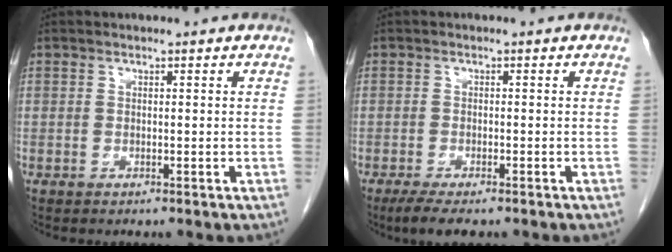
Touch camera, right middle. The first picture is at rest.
{"total": 4.5, "force": [-3.3, 1.0, 2.9], "torque": [-0.051, -0.012, -0.050]}